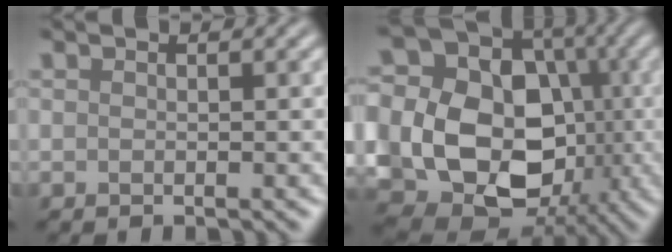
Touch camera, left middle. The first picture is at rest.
{"total": 22.3, "force": [-1.7, 18.8, 11.8], "torque": [-0.241, -0.009, -0.054]}